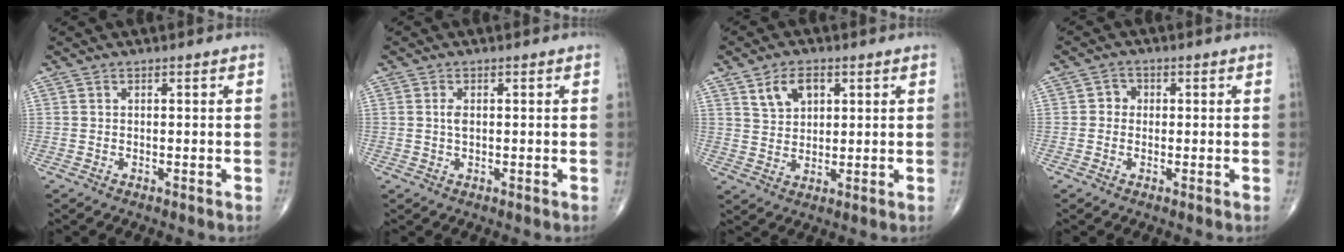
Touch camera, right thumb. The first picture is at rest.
{"total": 1.7, "force": [0.2, 0.9, 1.4], "torque": [-0.028, -0.001, 0.005]}
{"total": 6.2, "force": [2.9, 4.0, 3.7], "torque": [-0.049, -0.013, 0.056]}
{"total": 2.2, "force": [0.0, 2.0, 0.8], "torque": [0.004, 0.007, -0.007]}